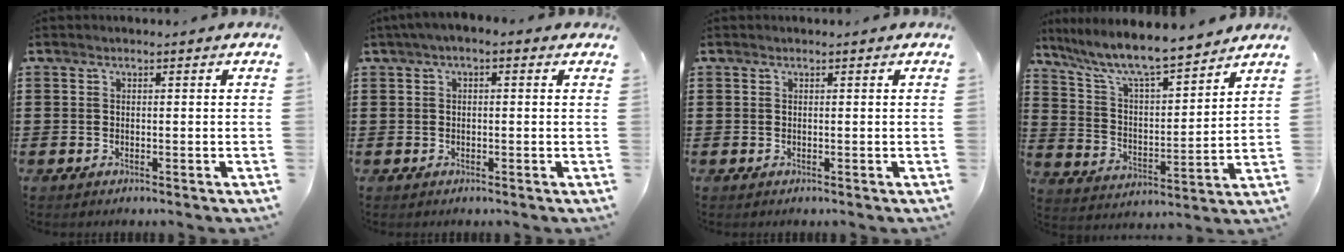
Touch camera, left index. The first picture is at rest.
{"total": 1.6, "force": [-0.4, 0.8, 1.4], "torque": [-0.026, 0.003, -0.009]}
{"total": 0.0}
{"total": 8.1, "force": [7.2, 0.7, 3.6], "torque": [-0.100, -0.046, 0.121]}